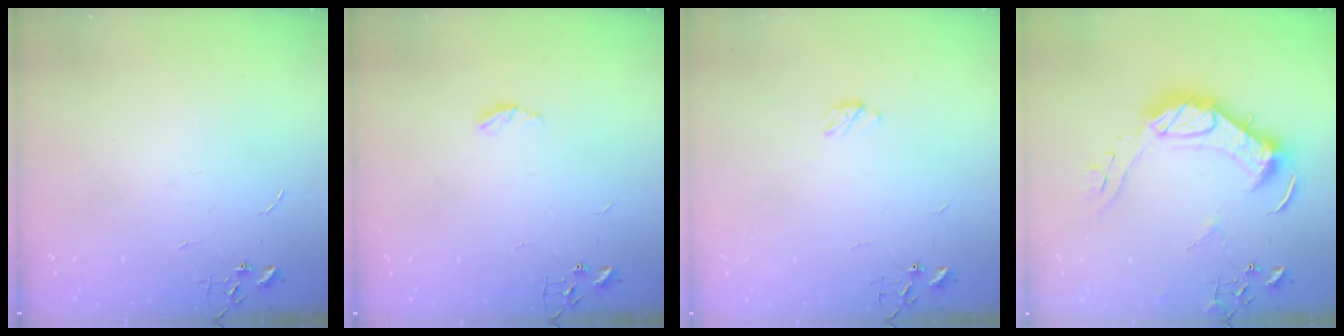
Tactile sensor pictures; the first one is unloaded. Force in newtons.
{"total": 4.4, "press": 4.3, "slide": 0.6}
{"total": 3.9, "press": 3.8, "slide": 0.5}
{"total": 16.8, "press": 16.8, "slide": 1.4}